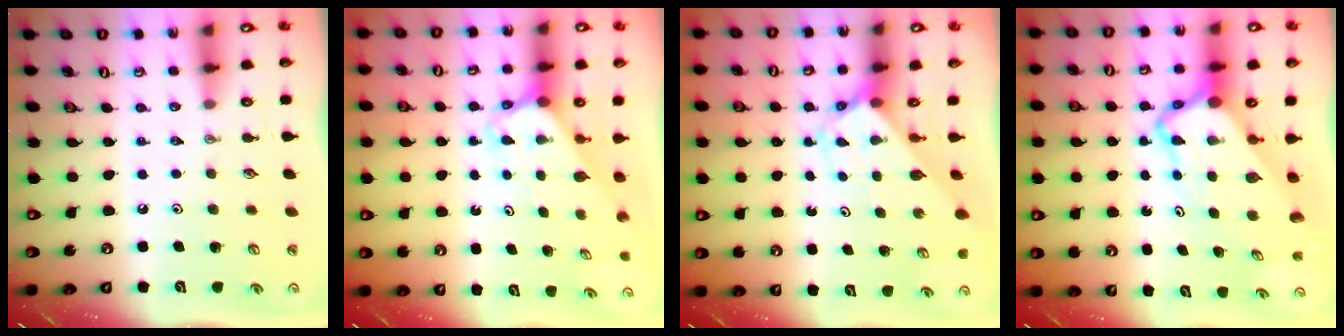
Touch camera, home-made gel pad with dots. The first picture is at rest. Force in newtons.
{"total": 2.7, "press": 2.7, "slide": 0.2}
{"total": 2.9, "press": 2.9, "slide": 0.2}
{"total": 8.8, "press": 8.8, "slide": 0.7}